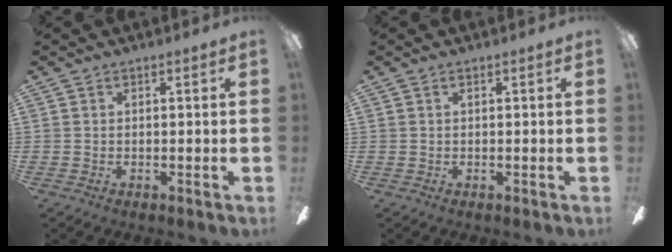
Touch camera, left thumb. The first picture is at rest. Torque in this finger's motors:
{"motor_torque": [0.00, 0.00, 0.00, 0.00, 0.00]}